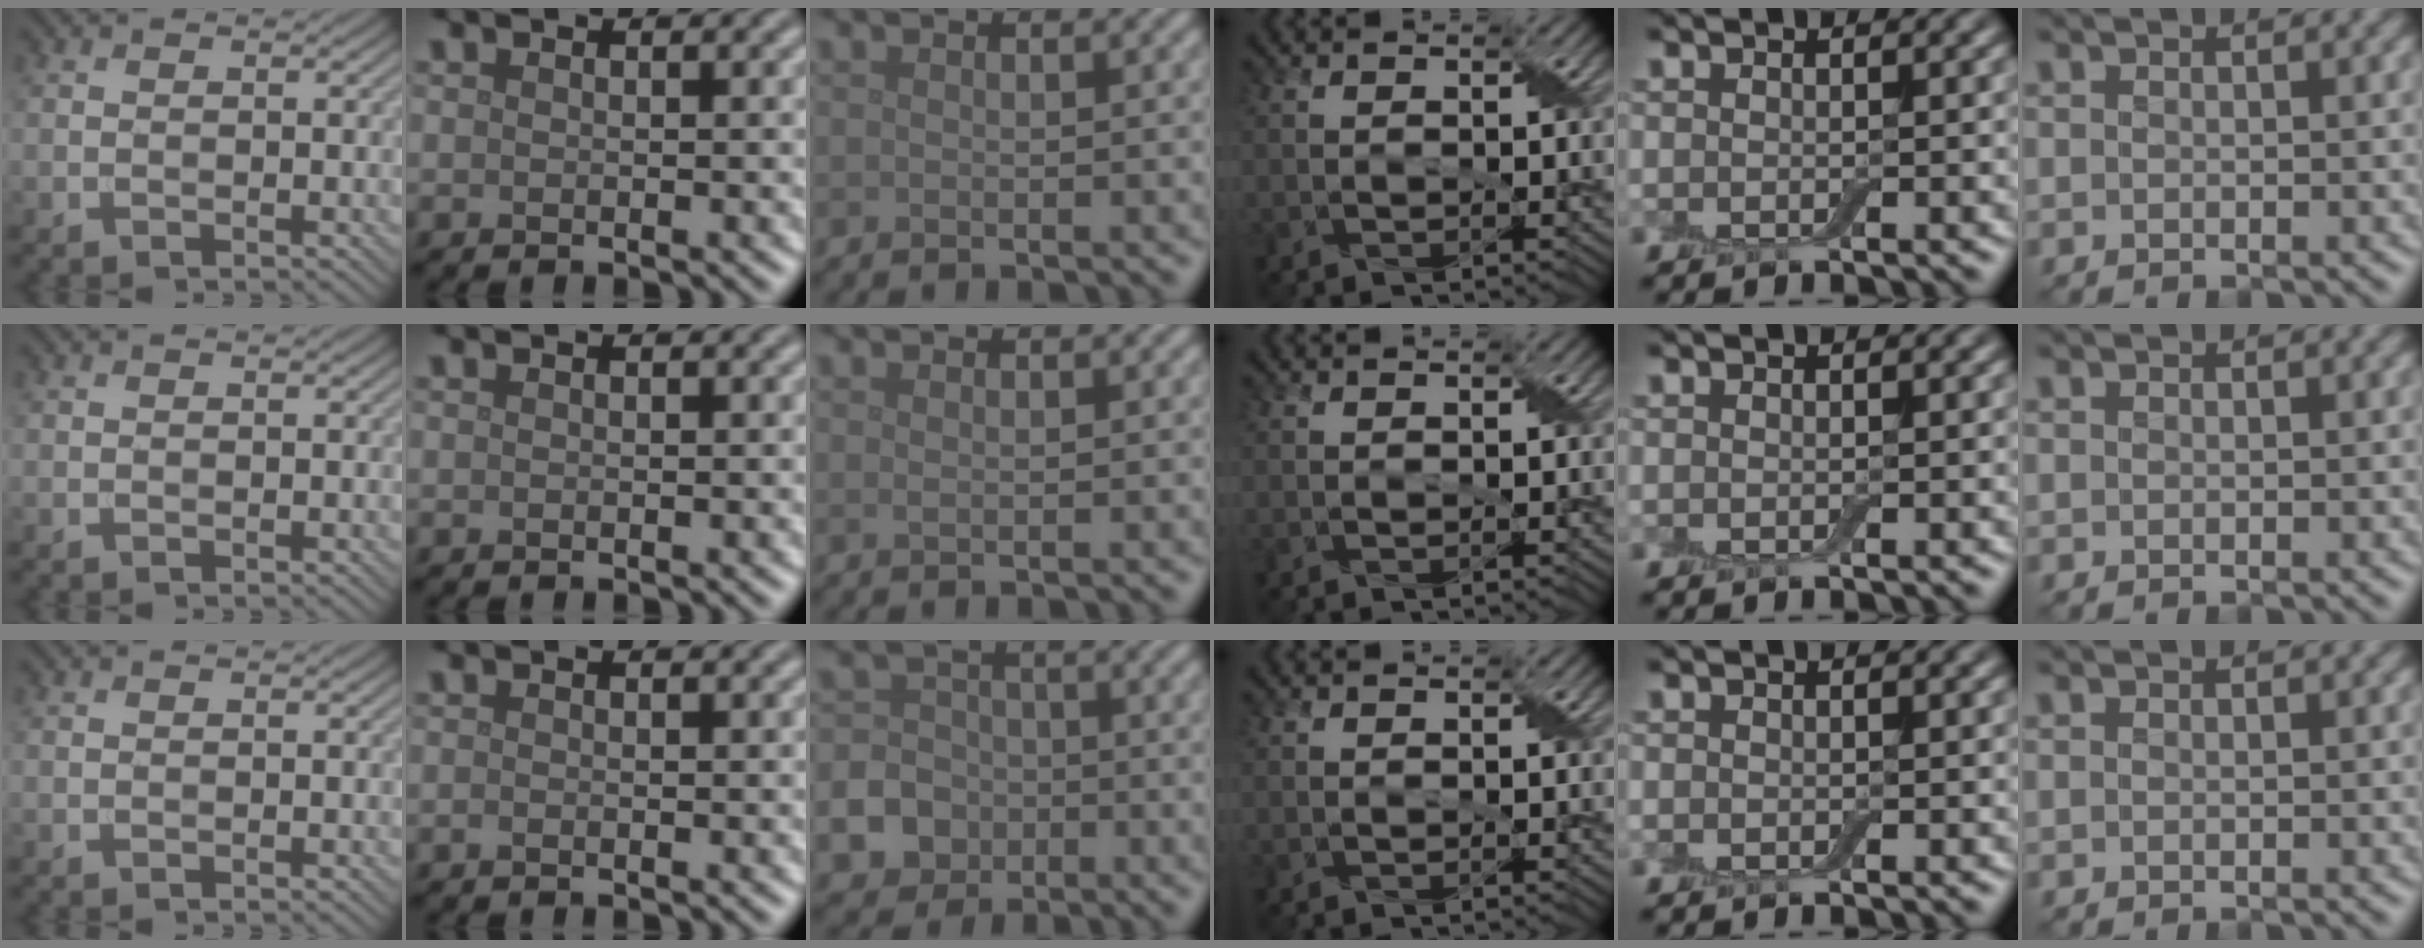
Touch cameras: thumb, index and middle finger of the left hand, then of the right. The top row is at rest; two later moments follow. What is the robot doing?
{"motion": "fold", "object": "aluminum foil"}